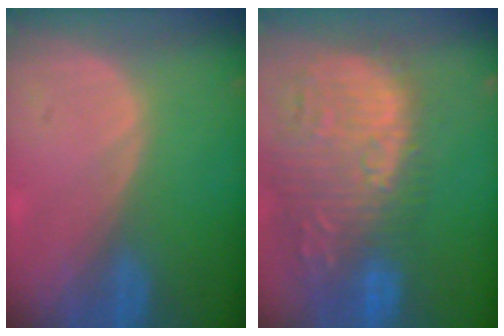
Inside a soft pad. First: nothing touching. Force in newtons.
{"total": 15.5, "press": 13.1, "slide": 8.3}